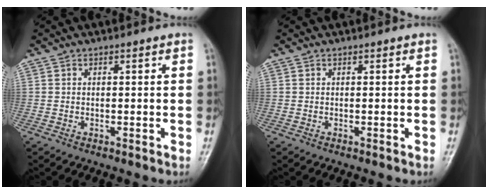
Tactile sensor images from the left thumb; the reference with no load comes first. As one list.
[{"total": 0.0}]